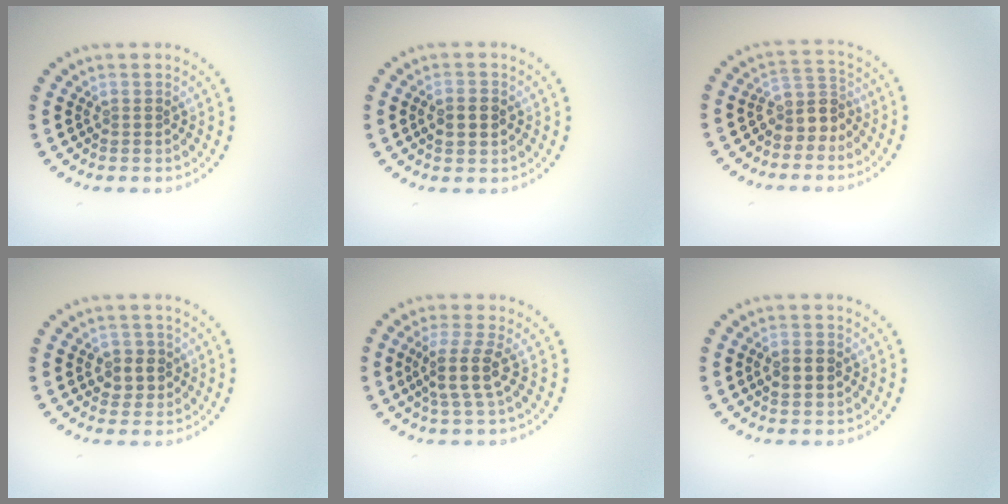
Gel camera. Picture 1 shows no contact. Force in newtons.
{"total": 2.1, "press": 2.1, "slide": 0.1}
{"total": 3.0, "press": 2.3, "slide": 1.8}
{"total": 2.4, "press": 2.3, "slide": 0.8}
{"total": 3.2, "press": 2.5, "slide": 1.9}
{"total": 2.1, "press": 2.1, "slide": 0.1}